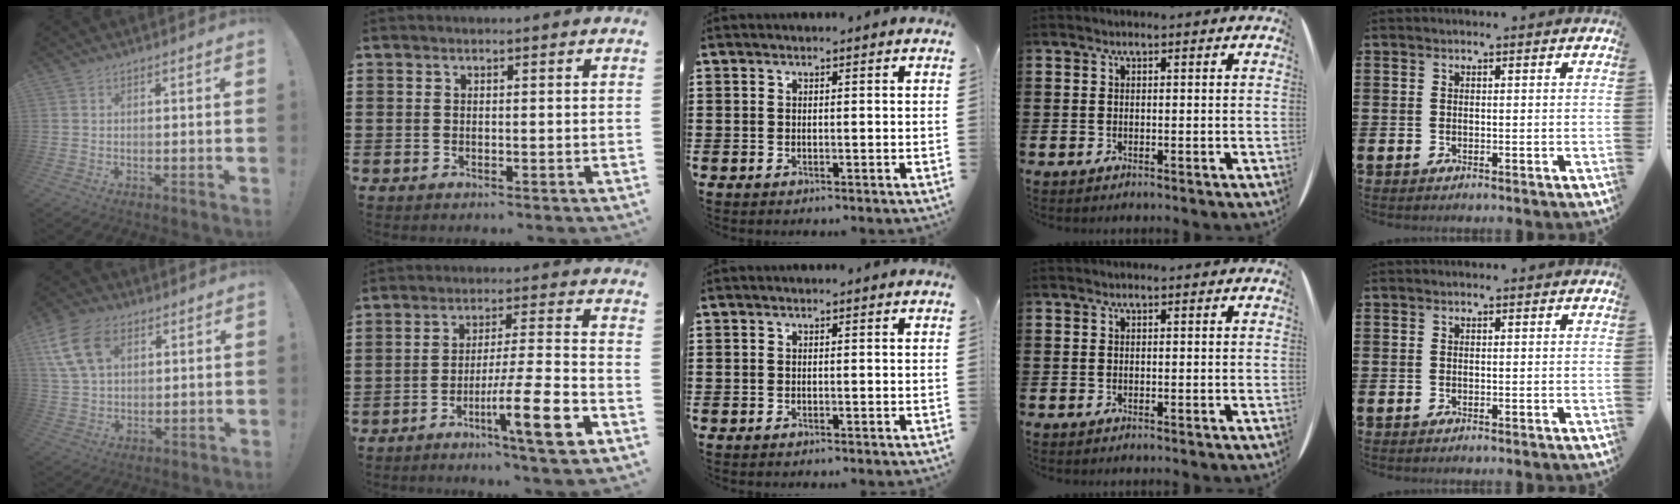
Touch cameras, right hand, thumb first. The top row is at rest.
{"thumb": {"total": 14.5, "force": [6.1, 9.5, 9.0], "torque": [-0.169, -0.016, 0.121]}, "index": {"total": 11.5, "force": [-5.6, 0.7, 10.0], "torque": [-0.168, 0.005, -0.099]}}